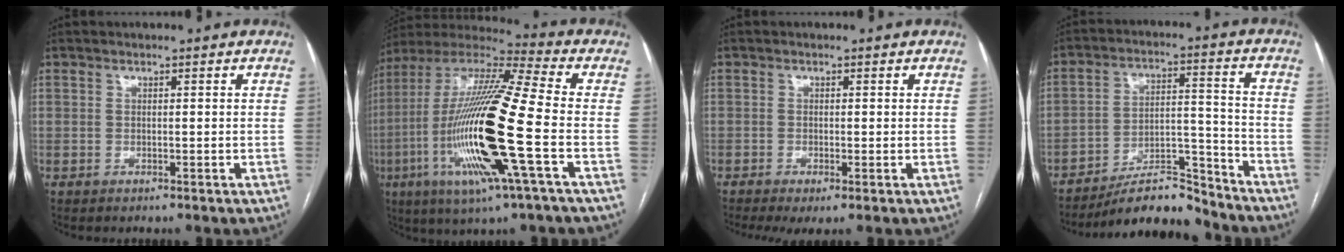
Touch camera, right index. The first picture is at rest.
{"total": 23.0, "force": [-5.4, 1.3, 22.3], "torque": [-0.470, -0.025, -0.109]}
{"total": 3.2, "force": [-1.6, 0.8, 2.7], "torque": [-0.048, -0.009, -0.025]}
{"total": 12.0, "force": [-11.0, 2.4, 4.1], "torque": [-0.056, 0.033, -0.184]}